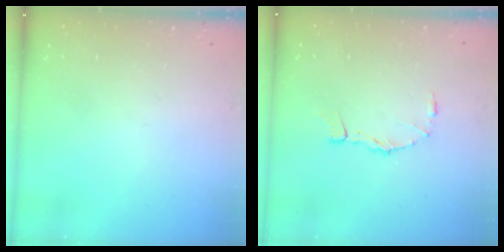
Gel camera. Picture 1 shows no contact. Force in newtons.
{"total": 6.4, "press": 6.4, "slide": 0.7}